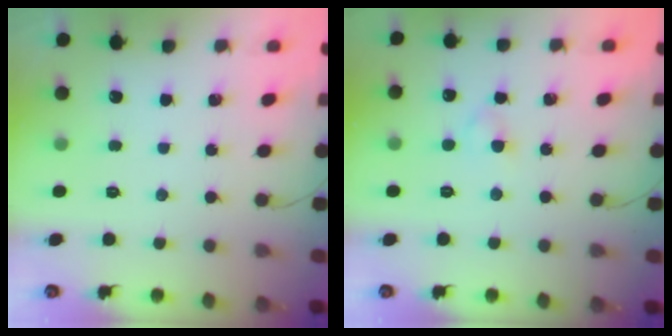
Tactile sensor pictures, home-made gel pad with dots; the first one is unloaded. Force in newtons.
{"total": 2.7, "press": 2.4, "slide": 1.1}